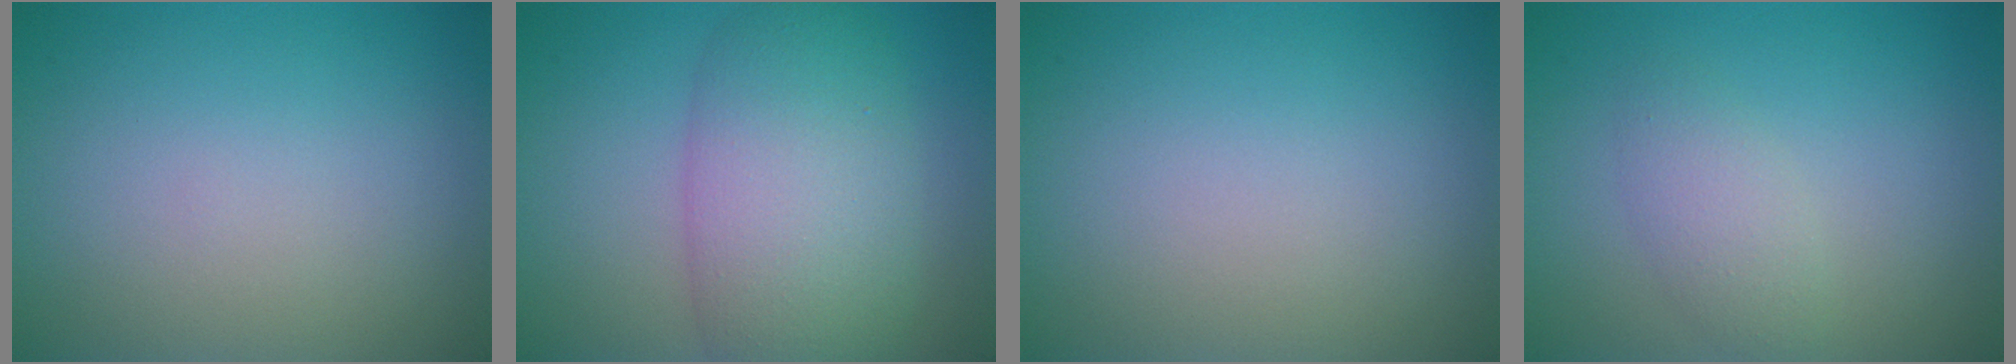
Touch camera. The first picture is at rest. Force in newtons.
{"total": 8.2, "press": 8.2, "slide": 0.1}
{"total": 0.0}
{"total": 2.1, "press": 2.1, "slide": 0.2}